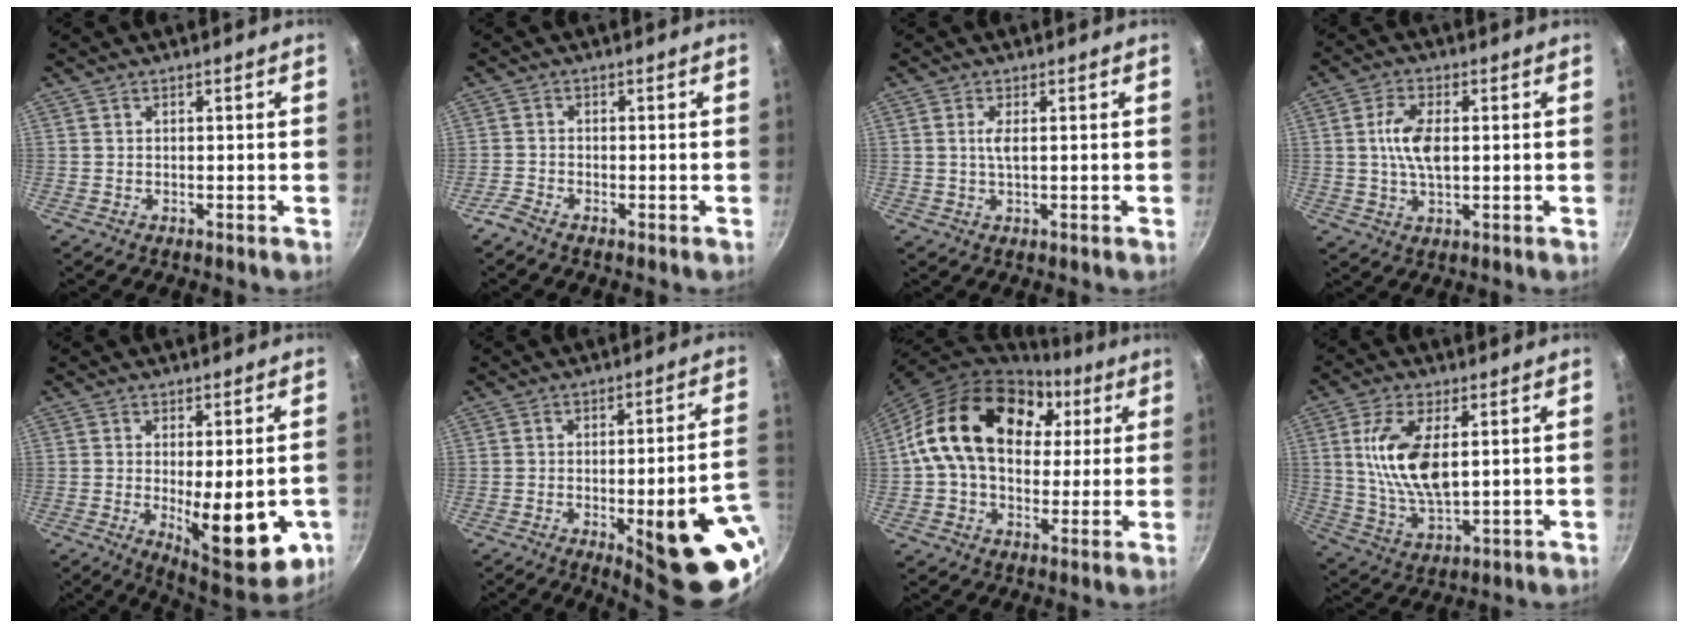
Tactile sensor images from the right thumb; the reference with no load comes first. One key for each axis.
{"total": 1.9, "fx": -1.7, "fy": 0.4, "fz": 0.8, "tx": -0.033, "ty": 0.011, "tz": -0.040}
{"total": 2.2, "fx": 0.4, "fy": 0.6, "fz": 2.1, "tx": -0.048, "ty": 0.000, "tz": 0.010}
{"total": 7.4, "fx": 0.7, "fy": 3.7, "fz": 6.3, "tx": -0.121, "ty": 0.006, "tz": 0.012}
{"total": 16.5, "fx": -3.5, "fy": 6.4, "fz": 14.9, "tx": -0.168, "ty": -0.016, "tz": -0.032}
{"total": 21.6, "fx": -7.1, "fy": 5.9, "fz": 19.5, "tx": -0.196, "ty": 0.015, "tz": -0.082}
{"total": 22.5, "fx": 5.8, "fy": 15.8, "fz": 15.0, "tx": -0.238, "ty": 0.019, "tz": 0.085}
{"total": 13.1, "fx": 2.7, "fy": 6.1, "fz": 11.3, "tx": -0.213, "ty": -0.012, "tz": 0.058}